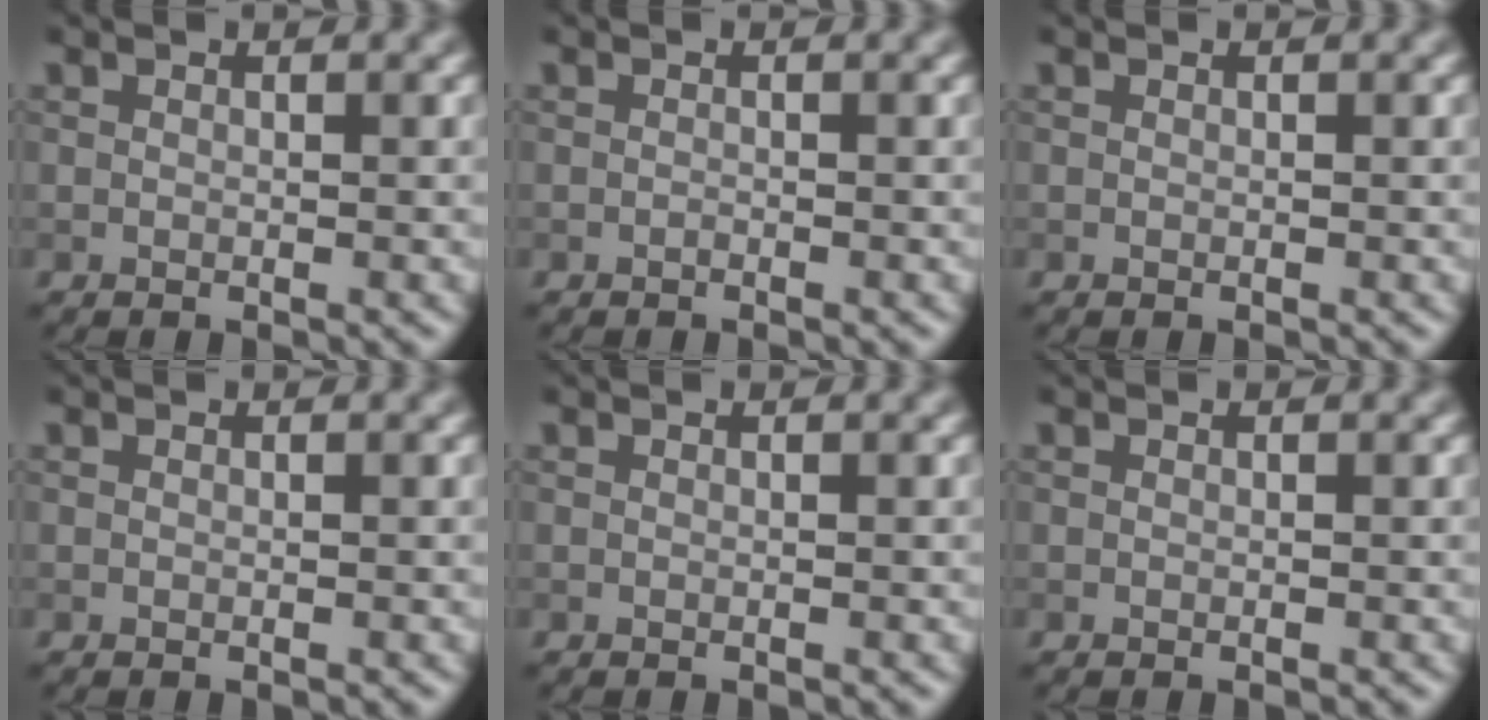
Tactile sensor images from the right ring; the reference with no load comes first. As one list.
[{"total": 0.0}, {"total": 0.0}, {"total": 0.0}, {"total": 0.0}, {"total": 0.0}]